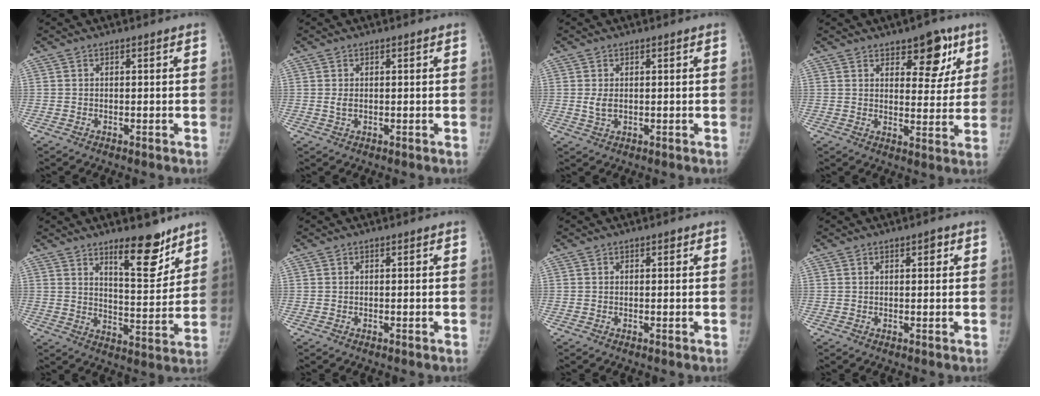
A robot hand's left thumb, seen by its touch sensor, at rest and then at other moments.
{"total": 1.5, "force": [0.3, 0.7, 1.2], "torque": [-0.026, 0.002, 0.010]}
{"total": 2.4, "force": [0.4, 1.3, 1.9], "torque": [-0.038, -0.004, 0.011]}
{"total": 9.7, "force": [5.7, 4.8, 6.2], "torque": [-0.041, -0.030, 0.079]}
{"total": 11.5, "force": [8.2, 3.7, 7.2], "torque": [-0.077, -0.067, 0.132]}
{"total": 0.0}
{"total": 0.6, "force": [0.4, 0.3, 0.4], "torque": [-0.005, -0.001, 0.005]}
{"total": 1.8, "force": [0.9, 0.7, 1.4], "torque": [-0.015, -0.001, 0.012]}